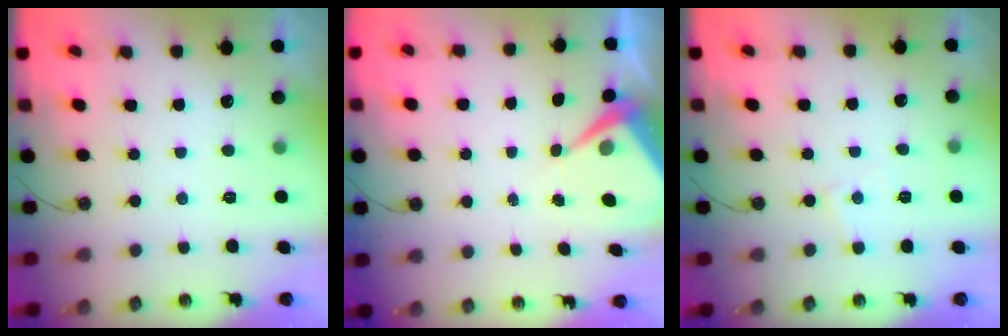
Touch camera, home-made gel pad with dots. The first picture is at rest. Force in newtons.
{"total": 5.4, "press": 5.4, "slide": 0.5}
{"total": 3.6, "press": 3.6, "slide": 0.5}